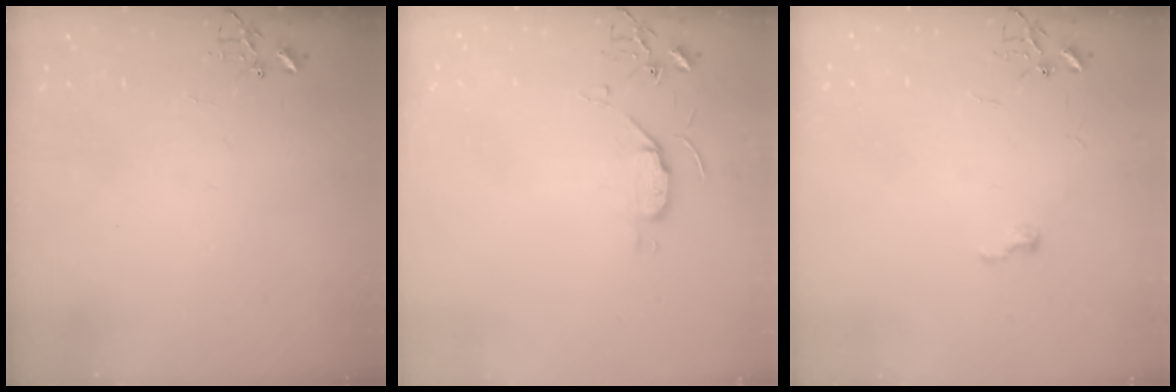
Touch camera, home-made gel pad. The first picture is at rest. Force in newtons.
{"total": 5.3, "press": 5.2, "slide": 0.7}
{"total": 4.7, "press": 4.6, "slide": 0.6}